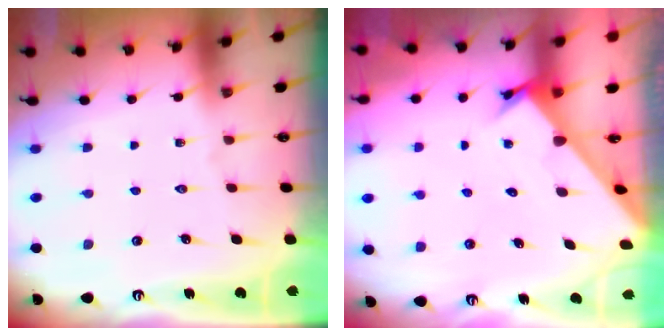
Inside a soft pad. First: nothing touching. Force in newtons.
{"total": 2.3, "press": 2.3, "slide": 0.1}